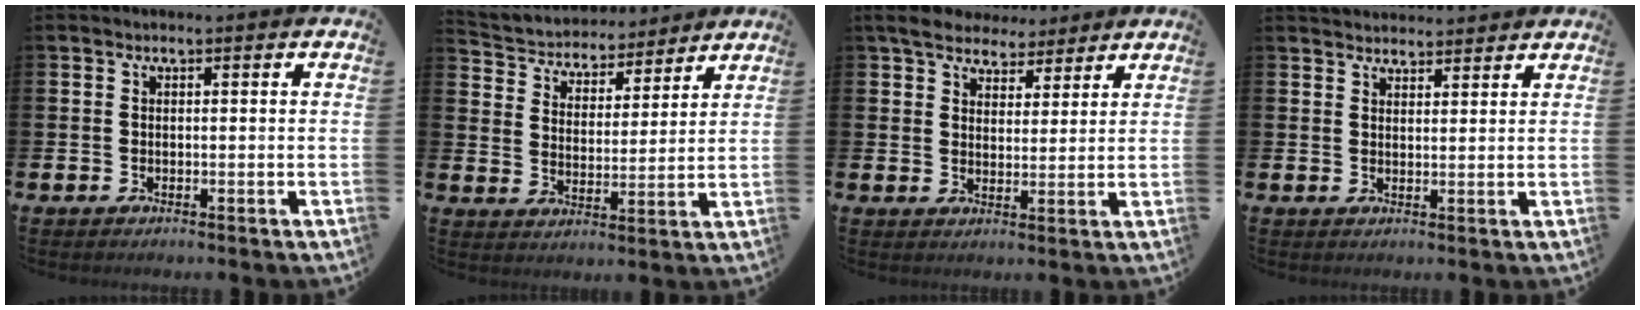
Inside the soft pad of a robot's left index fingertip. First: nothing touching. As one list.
[{"total": 4.7, "force": [4.3, 1.8, -0.3], "torque": [-0.025, -0.040, 0.071]}, {"total": 5.1, "force": [4.5, 2.2, 0.9], "torque": [-0.030, -0.018, 0.080]}, {"total": 3.0, "force": [2.9, 0.6, -0.2], "torque": [0.002, -0.013, 0.053]}]